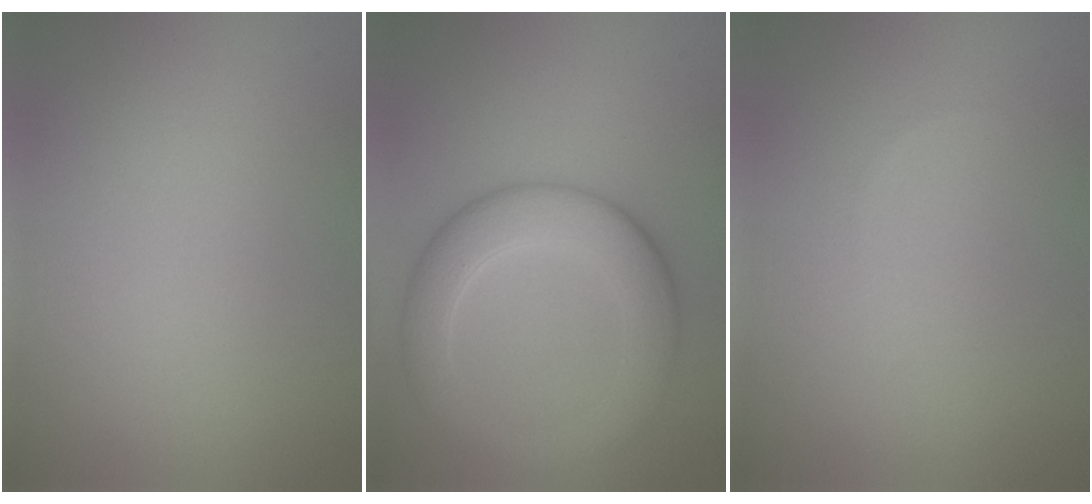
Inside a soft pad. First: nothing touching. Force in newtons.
{"total": 6.3, "press": 6.3, "slide": 0.3}
{"total": 0.0}